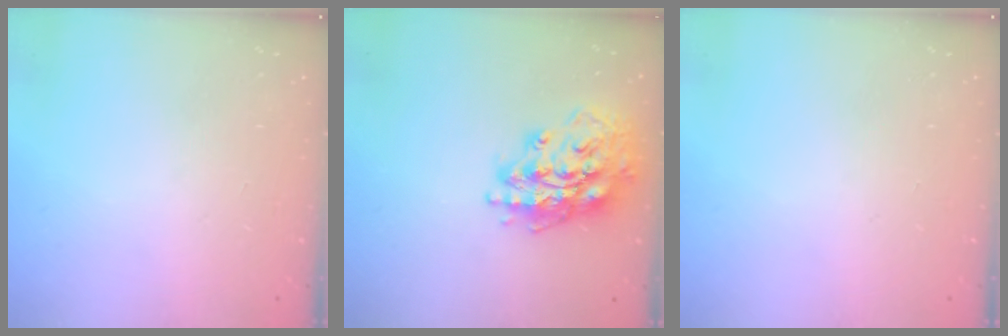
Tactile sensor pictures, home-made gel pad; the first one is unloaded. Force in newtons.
{"total": 17.5, "press": 17.5, "slide": 0.9}
{"total": 0.0}